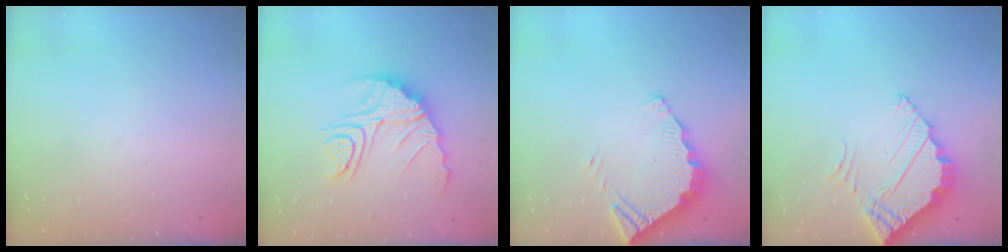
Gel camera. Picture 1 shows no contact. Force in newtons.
{"total": 15.5, "press": 15.4, "slide": 1.8}
{"total": 3.8, "press": 3.8, "slide": 0.3}
{"total": 4.0, "press": 4.0, "slide": 0.3}